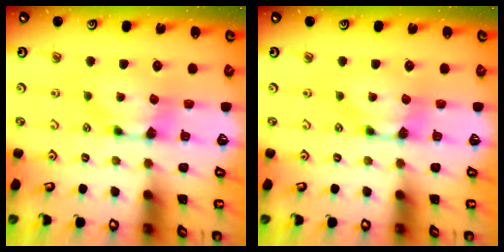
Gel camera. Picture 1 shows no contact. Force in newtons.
{"total": 0.0}